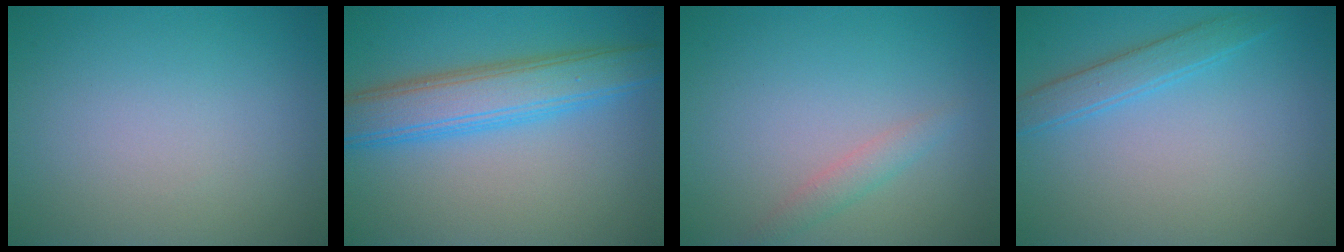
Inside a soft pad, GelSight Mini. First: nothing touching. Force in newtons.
{"total": 6.1, "press": 6.1, "slide": 0.0}
{"total": 1.4, "press": 1.4, "slide": 0.1}
{"total": 2.2, "press": 2.2, "slide": 0.1}